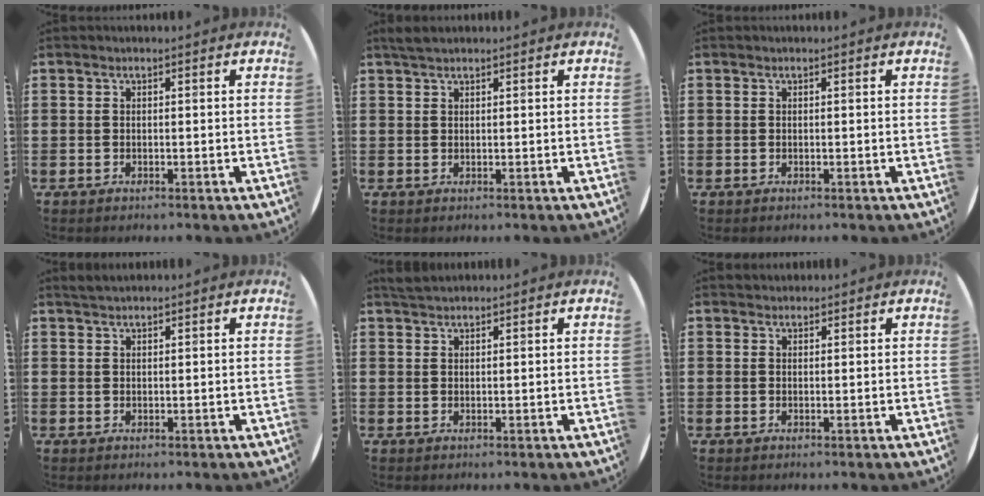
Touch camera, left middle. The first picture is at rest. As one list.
[{"total": 1.5, "force": [1.3, 0.3, 0.6], "torque": [-0.014, 0.004, 0.025]}, {"total": 0.0}, {"total": 1.2, "force": [1.1, 0.1, 0.2], "torque": [-0.005, 0.002, 0.021]}, {"total": 1.7, "force": [1.6, 0.3, 0.4], "torque": [-0.009, 0.004, 0.030]}, {"total": 0.8, "force": [0.8, 0.2, -0.1], "torque": [0.011, 0.000, 0.013]}]